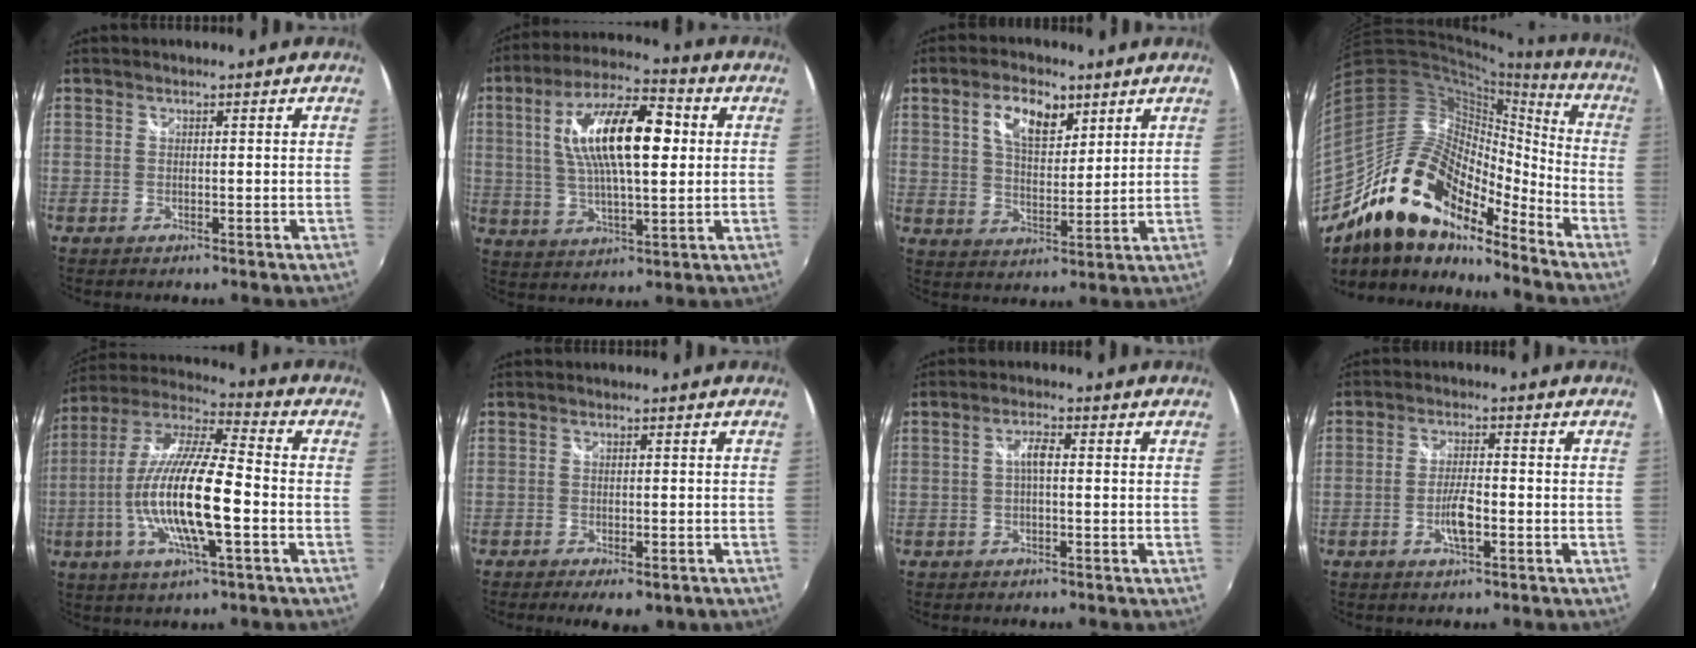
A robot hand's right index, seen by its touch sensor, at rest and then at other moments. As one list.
[{"total": 16.8, "force": [3.3, 5.8, 15.4], "torque": [-0.277, 0.020, 0.056]}, {"total": 8.8, "force": [4.4, 4.4, 6.2], "torque": [-0.110, 0.010, 0.077]}, {"total": 19.8, "force": [-14.5, 8.6, 10.4], "torque": [-0.188, -0.008, -0.264]}, {"total": 18.6, "force": [-4.3, 3.5, 17.8], "torque": [-0.340, -0.013, -0.085]}, {"total": 6.3, "force": [-4.2, 2.3, 4.1], "torque": [-0.086, -0.024, -0.059]}, {"total": 2.5, "force": [-0.1, 0.8, 2.4], "torque": [-0.047, 0.008, -0.003]}, {"total": 4.8, "force": [-1.8, 1.4, 4.2], "torque": [-0.086, 0.000, -0.033]}]